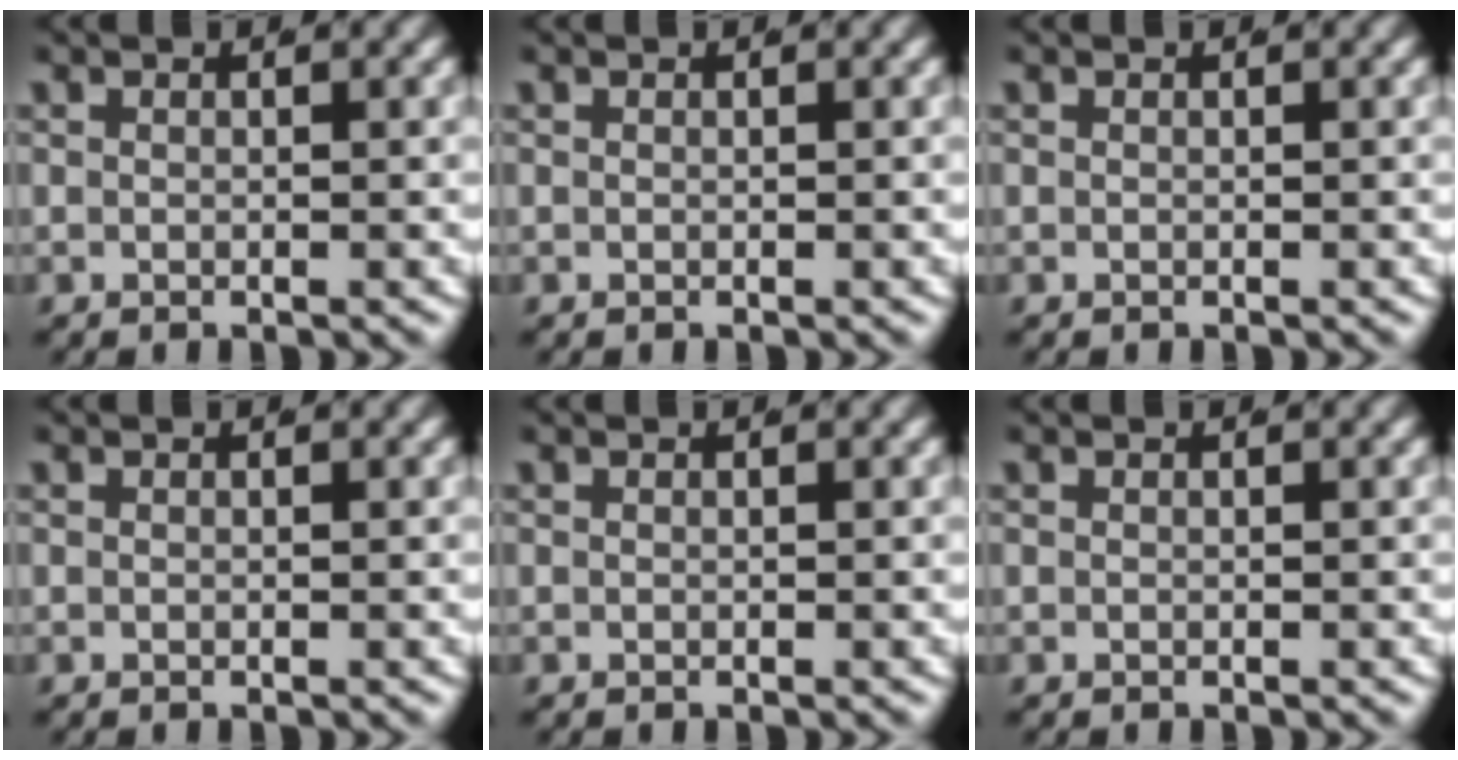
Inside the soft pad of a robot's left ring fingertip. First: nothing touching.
{"total": 0.0}
{"total": 0.0}
{"total": 0.0}
{"total": 1.0, "force": [-0.2, -1.0, -0.3], "torque": [0.010, -0.014, 0.008]}
{"total": 0.0}